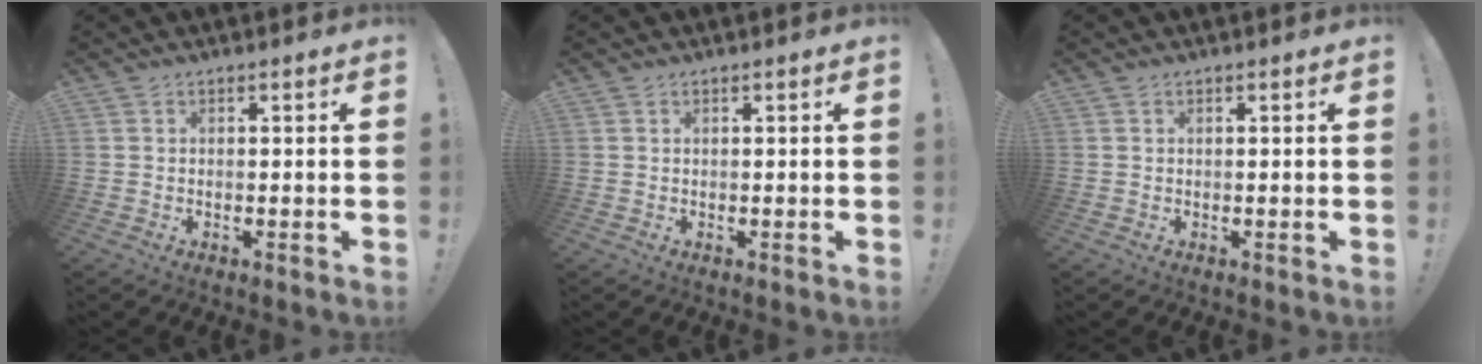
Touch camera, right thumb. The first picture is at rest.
{"total": 0.0}
{"total": 0.0}